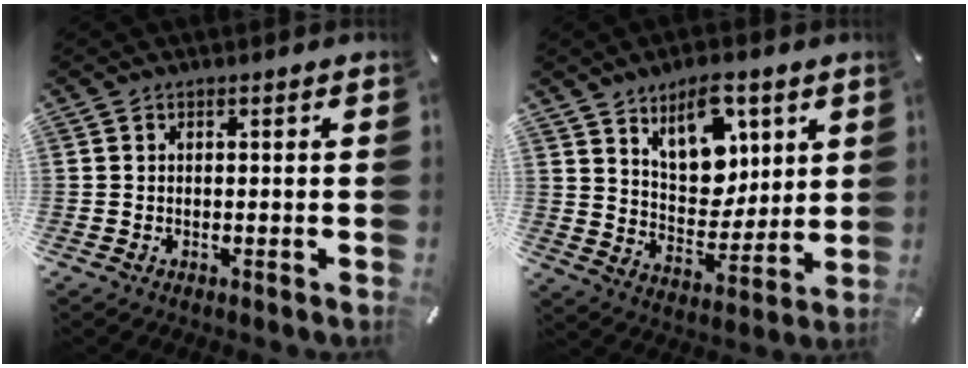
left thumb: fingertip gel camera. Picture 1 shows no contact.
{"total": 14.0, "force": [7.6, 9.0, 7.6], "torque": [-0.102, -0.043, 0.137]}